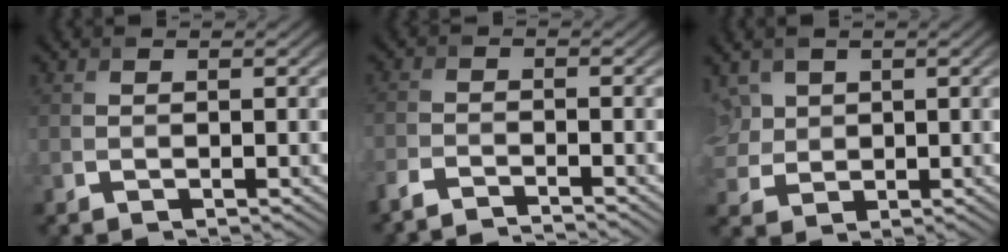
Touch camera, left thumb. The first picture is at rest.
{"total": 3.3, "force": [-3.2, -0.2, 0.8], "torque": [-0.018, -0.005, -0.066]}
{"total": 4.7, "force": [2.1, 3.4, 2.4], "torque": [-0.086, 0.006, 0.043]}